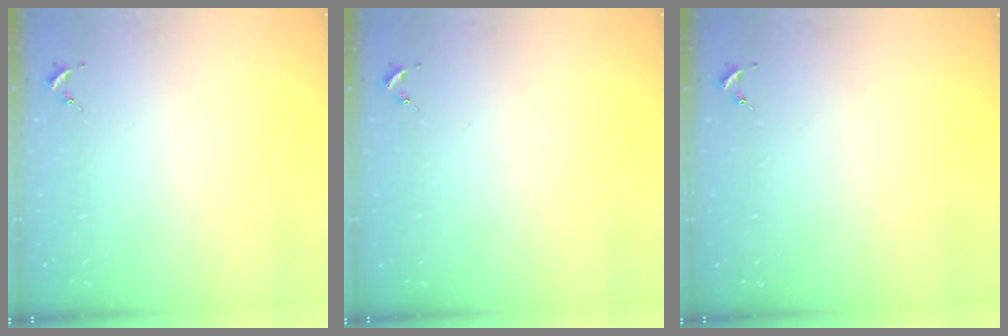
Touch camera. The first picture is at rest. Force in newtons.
{"total": 0.0}
{"total": 0.0}